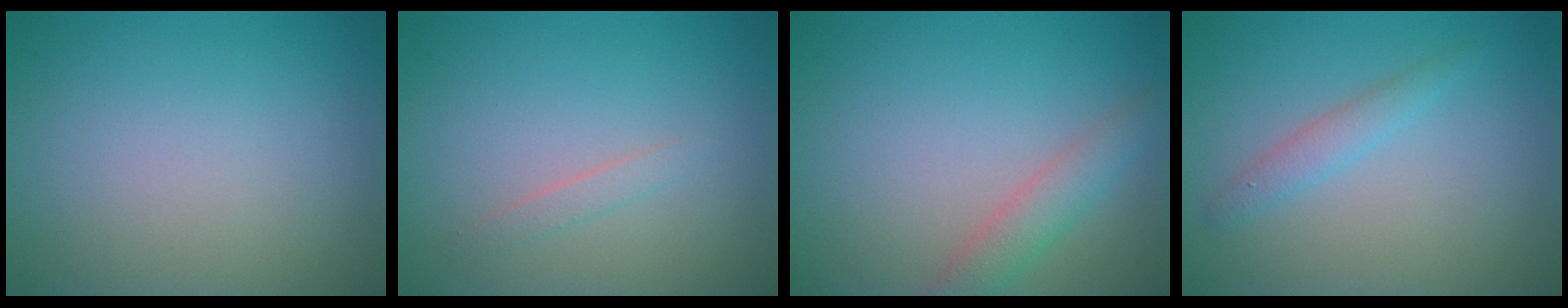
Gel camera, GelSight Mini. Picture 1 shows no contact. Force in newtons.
{"total": 0.9, "press": 0.9, "slide": 0.0}
{"total": 2.4, "press": 2.4, "slide": 0.1}
{"total": 1.6, "press": 1.6, "slide": 0.1}